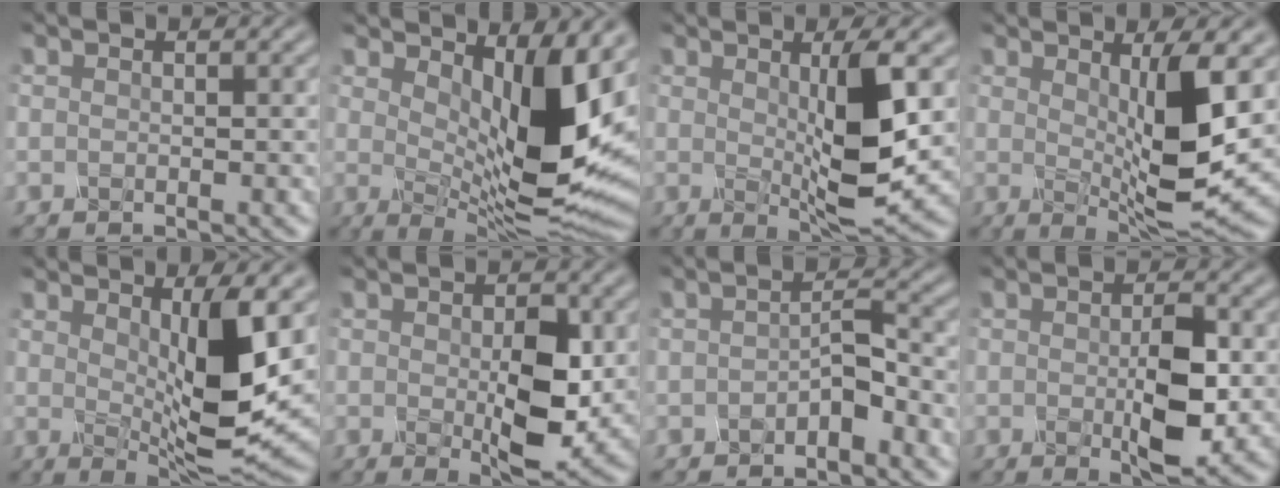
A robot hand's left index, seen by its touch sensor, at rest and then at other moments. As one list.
[{"total": 10.8, "force": [2.4, 4.1, 9.7], "torque": [-0.152, -0.021, 0.052]}, {"total": 5.8, "force": [0.6, 0.8, 5.7], "torque": [-0.107, -0.013, 0.023]}, {"total": 6.6, "force": [0.9, 1.3, 6.4], "torque": [-0.111, -0.020, 0.028]}, {"total": 7.1, "force": [1.0, 1.7, 6.8], "torque": [-0.119, -0.022, 0.031]}, {"total": 5.8, "force": [-0.5, 2.5, 5.2], "torque": [-0.104, -0.011, 0.005]}, {"total": 1.6, "force": [-1.1, 0.0, 1.2], "torque": [-0.037, 0.008, -0.017]}, {"total": 4.8, "force": [-0.6, 1.3, 4.6], "torque": [-0.099, -0.008, -0.002]}]